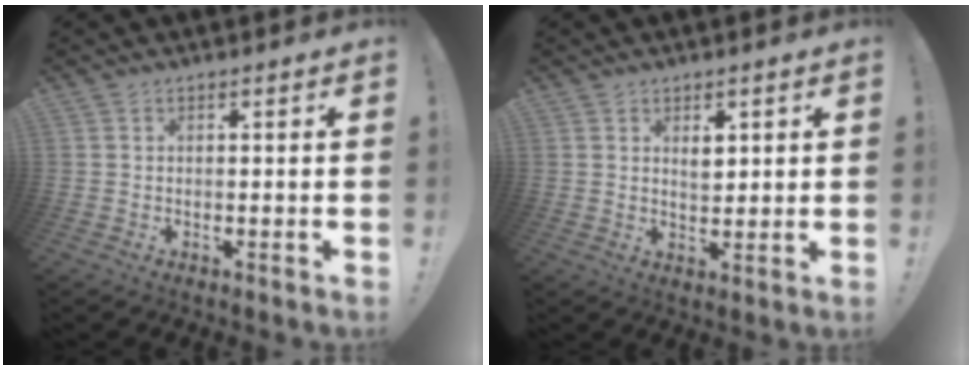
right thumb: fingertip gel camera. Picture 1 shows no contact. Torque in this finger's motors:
{"motor_torque": [-0.17, 0.31, 0.13, 0.39, 0.13]}